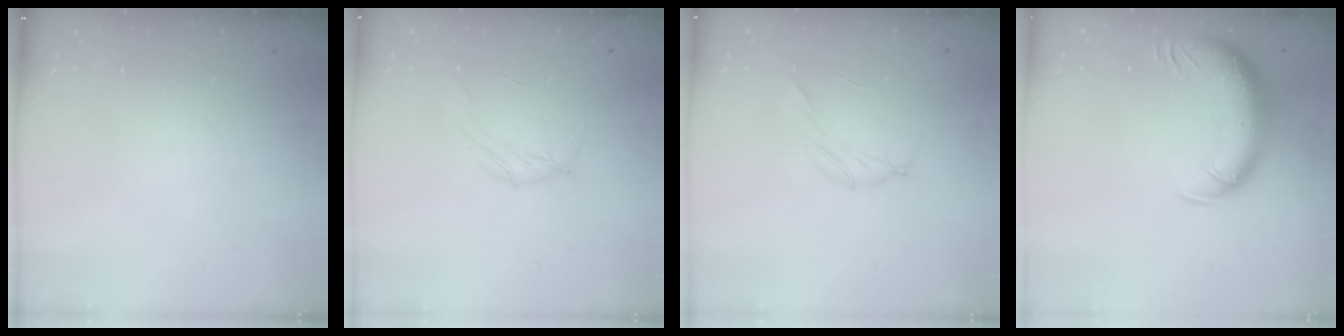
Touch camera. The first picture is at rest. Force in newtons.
{"total": 5.2, "press": 5.1, "slide": 1.0}
{"total": 4.0, "press": 3.8, "slide": 1.0}
{"total": 13.1, "press": 12.8, "slide": 3.1}